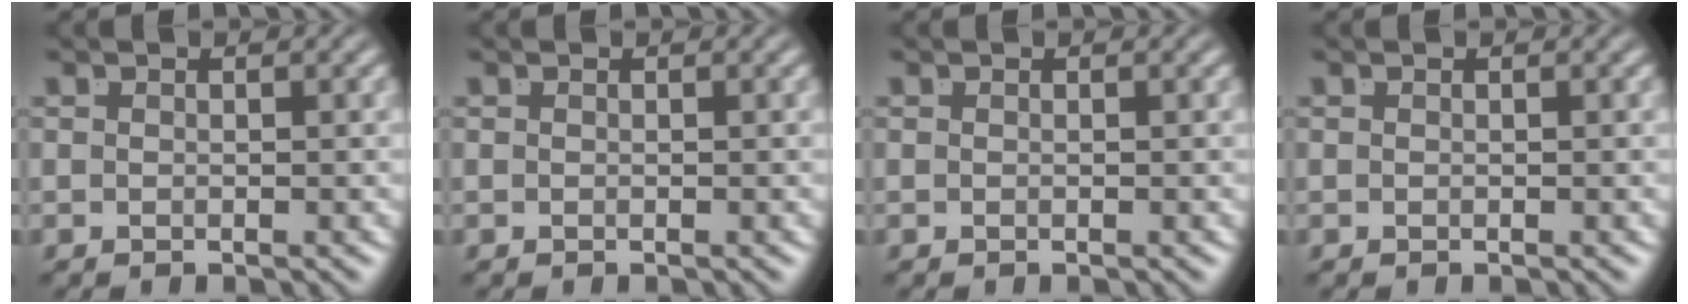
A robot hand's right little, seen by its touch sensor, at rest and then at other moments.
{"total": 0.0}
{"total": 0.0}
{"total": 0.0}